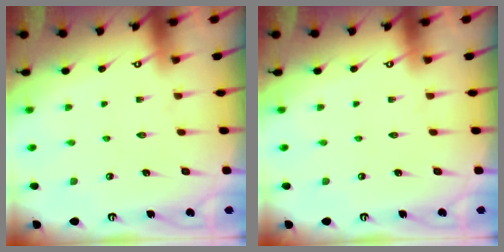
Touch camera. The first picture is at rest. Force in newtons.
{"total": 0.0}